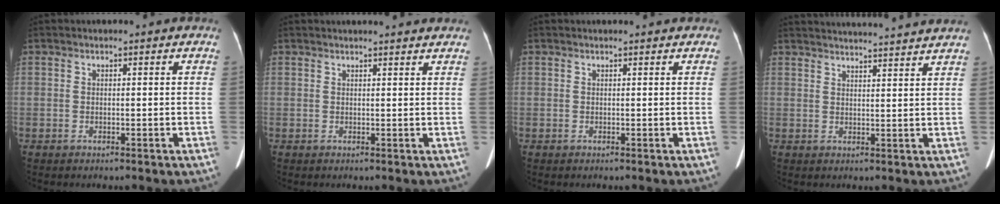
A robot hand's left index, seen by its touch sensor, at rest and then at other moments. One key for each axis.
{"total": 6.5, "fx": 6.1, "fy": 0.5, "fz": 2.3, "tx": -0.031, "ty": 0.014, "tz": 0.059}
{"total": 1.8, "fx": 1.6, "fy": 0.4, "fz": 0.5, "tx": -0.016, "ty": 0.012, "tz": 0.016}
{"total": 16.4, "fx": 15.7, "fy": -0.3, "fz": 4.7, "tx": -0.079, "ty": -0.002, "tz": 0.201}